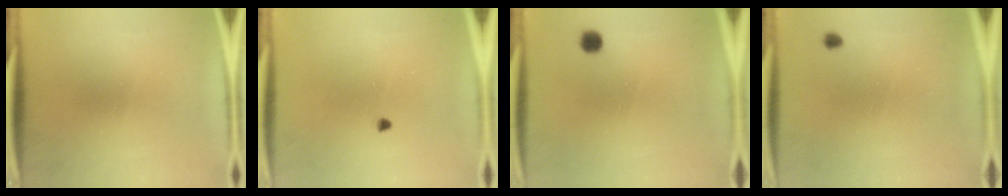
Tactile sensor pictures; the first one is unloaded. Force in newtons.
{"total": 0.7}
{"total": 2.6}
{"total": 0.9}